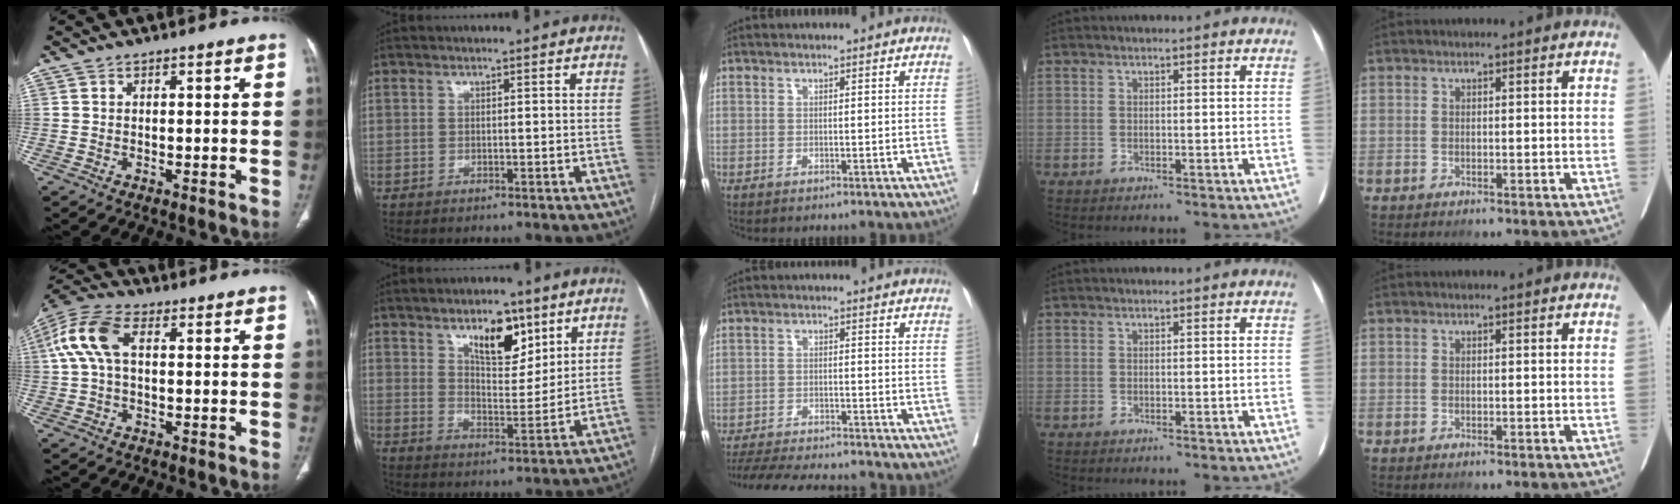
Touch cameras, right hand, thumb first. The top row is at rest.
{"thumb": {"total": 9.9, "force": [1.7, 5.5, 8.1], "torque": [-0.186, 0.034, 0.028]}, "index": {"total": 9.3, "force": [5.7, 3.8, 6.3], "torque": [-0.105, -0.003, 0.099]}, "middle": {"total": 14.1, "force": [-13.0, 2.1, 5.1], "torque": [-0.097, -0.011, -0.188]}}